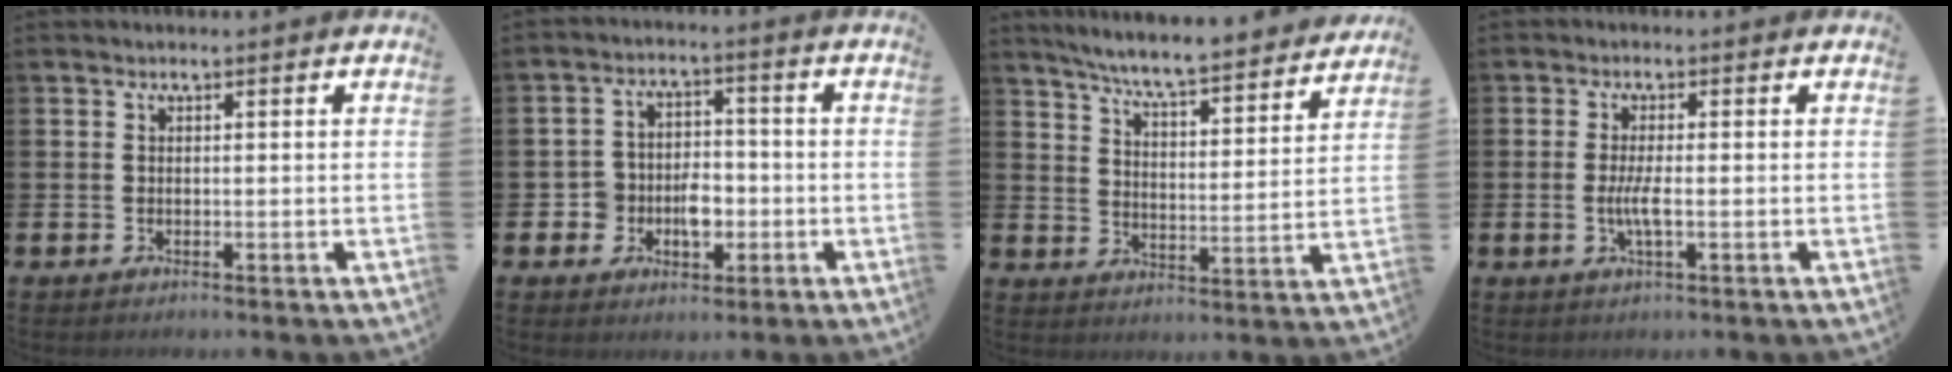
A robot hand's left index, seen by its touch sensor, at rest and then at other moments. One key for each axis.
{"total": 4.9, "fx": -1.6, "fy": 4.2, "fz": 2.0, "tx": -0.047, "ty": 0.013, "tz": -0.033}
{"total": 7.0, "fx": 6.7, "fy": -0.1, "fz": 2.1, "tx": -0.065, "ty": -0.052, "tz": 0.113}
{"total": 2.8, "fx": -0.5, "fy": 0.5, "fz": 2.7, "tx": -0.056, "ty": 0.002, "tz": -0.008}